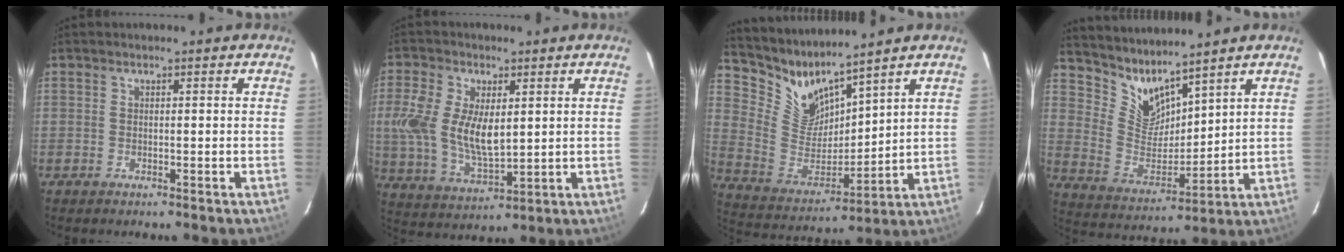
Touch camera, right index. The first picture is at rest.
{"total": 12.5, "force": [1.6, 6.6, 10.5], "torque": [-0.224, -0.004, 0.040]}
{"total": 10.3, "force": [9.3, 2.8, 3.2], "torque": [-0.082, -0.023, 0.199]}
{"total": 8.7, "force": [8.0, 2.3, 2.7], "torque": [-0.058, -0.019, 0.169]}